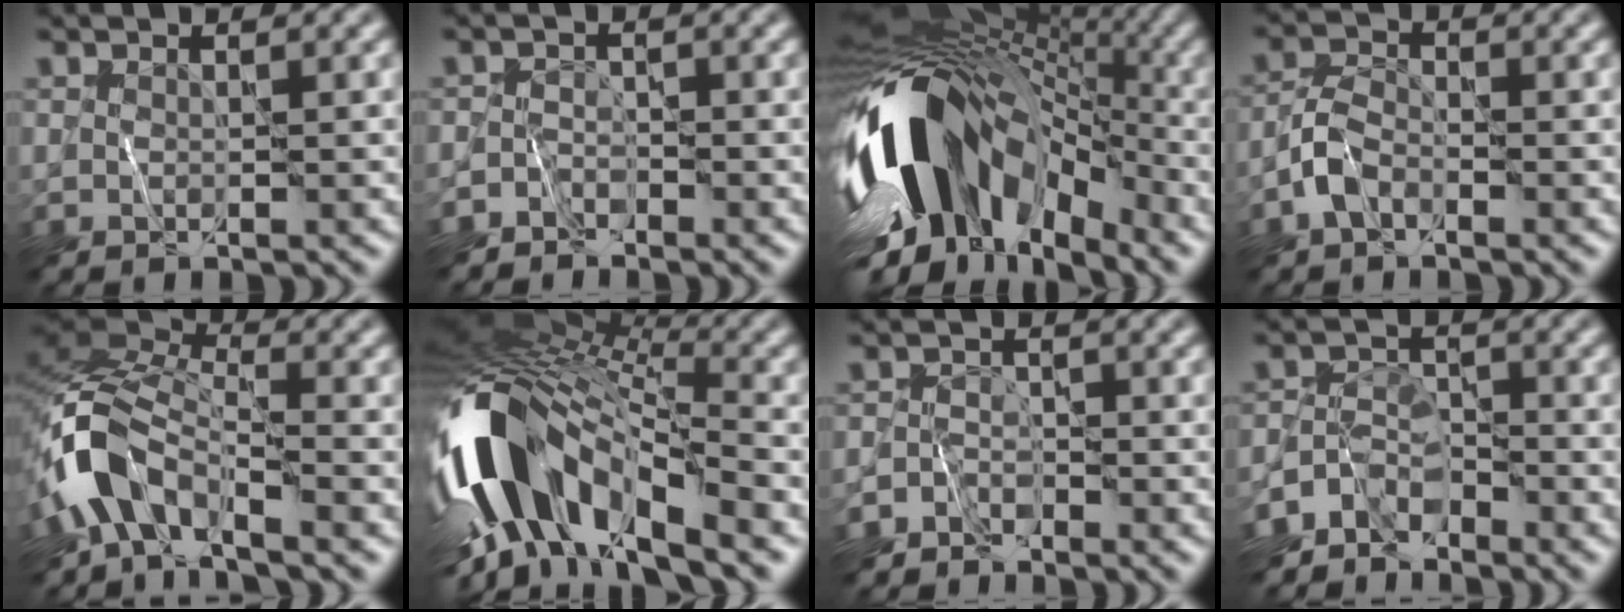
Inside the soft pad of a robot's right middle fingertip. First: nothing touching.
{"total": 1.9, "force": [-1.7, 0.9, -0.1], "torque": [0.006, 0.005, -0.041]}
{"total": 15.7, "force": [-3.5, 10.3, 11.4], "torque": [-0.218, -0.006, -0.065]}
{"total": 3.0, "force": [-1.8, 1.8, 1.7], "torque": [-0.031, 0.007, -0.049]}
{"total": 7.0, "force": [-4.3, 3.3, 4.4], "torque": [-0.078, 0.005, -0.100]}
{"total": 14.5, "force": [-5.2, 6.9, 11.6], "torque": [-0.228, 0.017, -0.104]}
{"total": 2.3, "force": [-2.0, 1.1, 0.1], "torque": [0.002, 0.003, -0.050]}
{"total": 4.2, "force": [-3.5, 2.1, 1.2], "torque": [-0.012, -0.004, -0.074]}